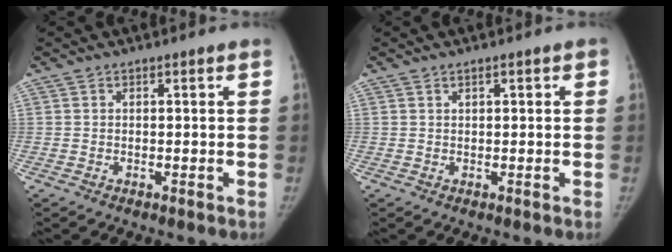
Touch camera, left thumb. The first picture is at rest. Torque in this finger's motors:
{"motor_torque": [-0.38, -0.35, -0.03, 0.10, -0.02]}